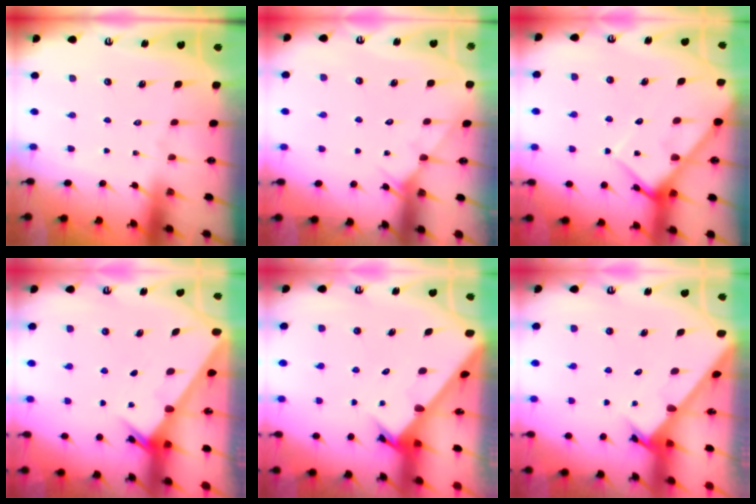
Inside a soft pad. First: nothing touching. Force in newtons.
{"total": 4.7, "press": 4.7, "slide": 0.6}
{"total": 7.8, "press": 7.7, "slide": 0.6}
{"total": 2.0, "press": 2.0, "slide": 0.1}
{"total": 3.2, "press": 3.1, "slide": 0.2}
{"total": 2.5, "press": 2.5, "slide": 0.2}